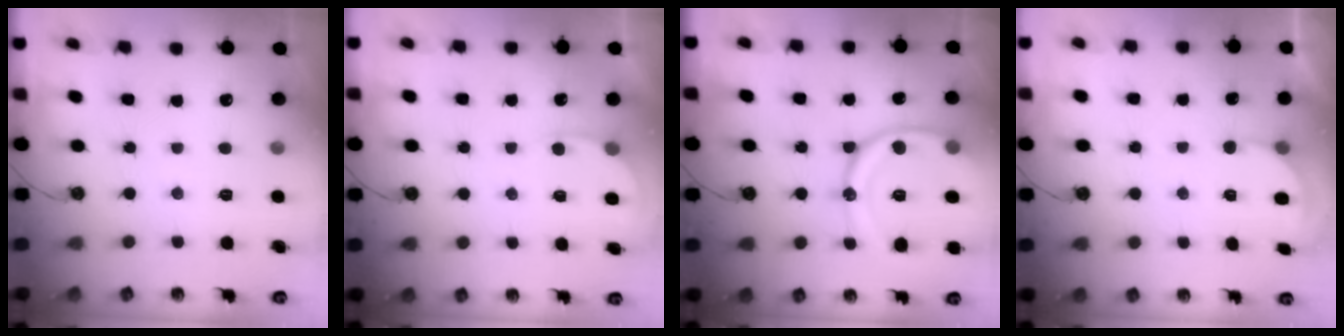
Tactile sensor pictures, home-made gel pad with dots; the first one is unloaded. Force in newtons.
{"total": 3.3, "press": 3.2, "slide": 0.2}
{"total": 17.4, "press": 17.3, "slide": 1.6}
{"total": 2.6, "press": 2.5, "slide": 0.6}